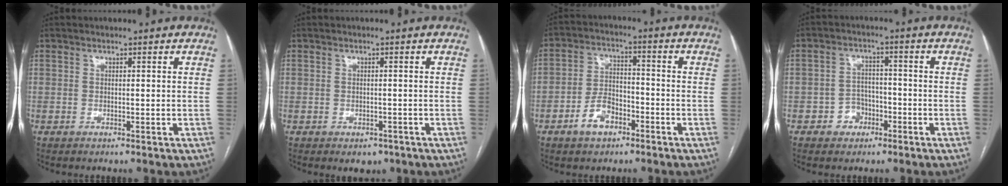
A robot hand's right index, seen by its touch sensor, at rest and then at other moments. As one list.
[{"total": 2.3, "force": [-1.4, 1.6, 1.0], "torque": [-0.005, 0.002, -0.008]}, {"total": 6.6, "force": [-3.5, 3.8, 4.0], "torque": [-0.083, 0.014, -0.062]}, {"total": 4.3, "force": [-2.0, 3.6, 1.1], "torque": [-0.012, 0.016, -0.031]}]